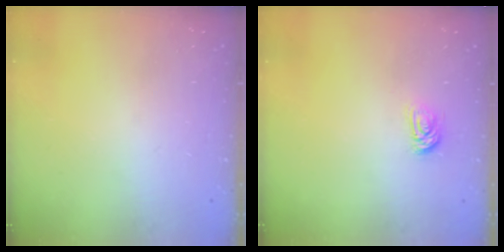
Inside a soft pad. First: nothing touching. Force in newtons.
{"total": 4.0, "press": 4.0, "slide": 0.5}